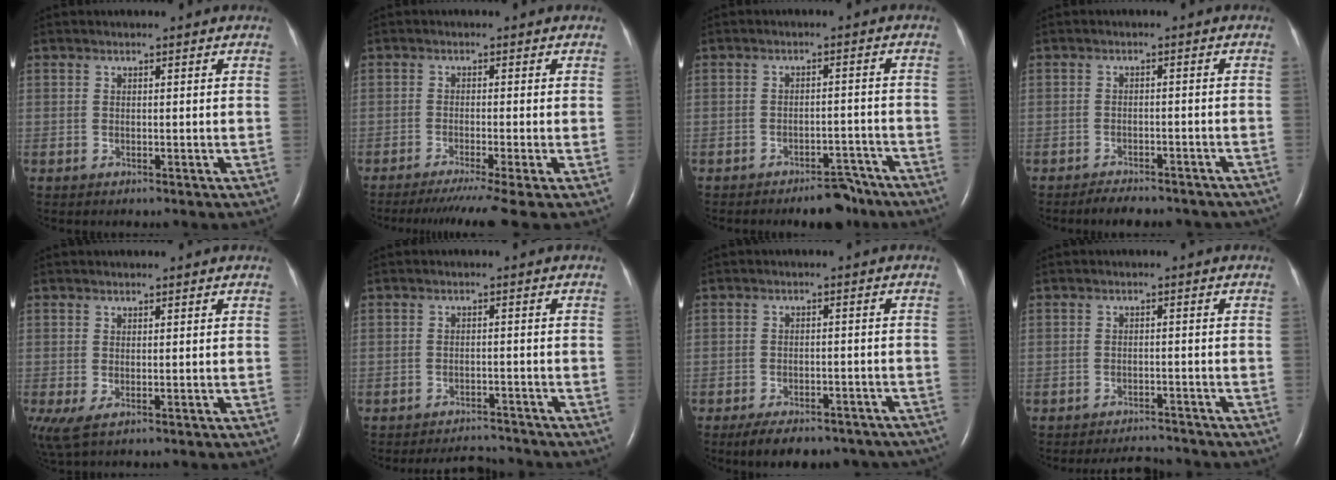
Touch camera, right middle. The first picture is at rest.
{"total": 7.6, "force": [-5.9, -1.2, 4.6], "torque": [-0.064, -0.025, -0.092]}
{"total": 5.4, "force": [-4.5, 1.9, 2.3], "torque": [-0.023, 0.007, -0.065]}
{"total": 9.8, "force": [-8.7, 2.9, 3.6], "torque": [-0.052, 0.001, -0.100]}
{"total": 2.9, "force": [-0.5, 1.0, 2.6], "torque": [-0.063, -0.010, -0.002]}
{"total": 4.3, "force": [-4.3, 0.6, -0.3], "torque": [-0.002, 0.000, -0.064]}
{"total": 14.3, "force": [-11.8, 5.5, 5.9], "torque": [-0.094, 0.007, -0.145]}
{"total": 4.1, "force": [-4.1, 0.6, 0.1], "torque": [-0.006, -0.005, -0.063]}